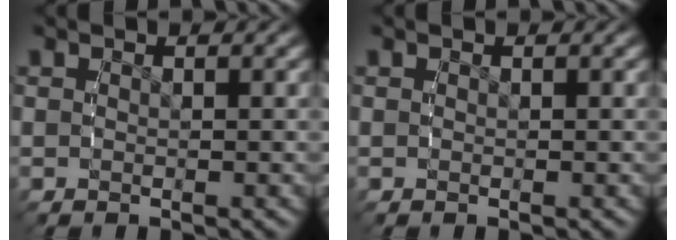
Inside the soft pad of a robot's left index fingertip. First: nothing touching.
{"total": 0.0}